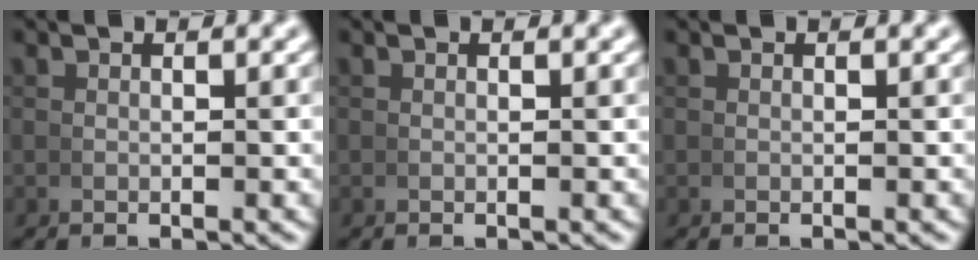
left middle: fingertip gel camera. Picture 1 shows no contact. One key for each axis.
{"total": 0.0}
{"total": 0.0}